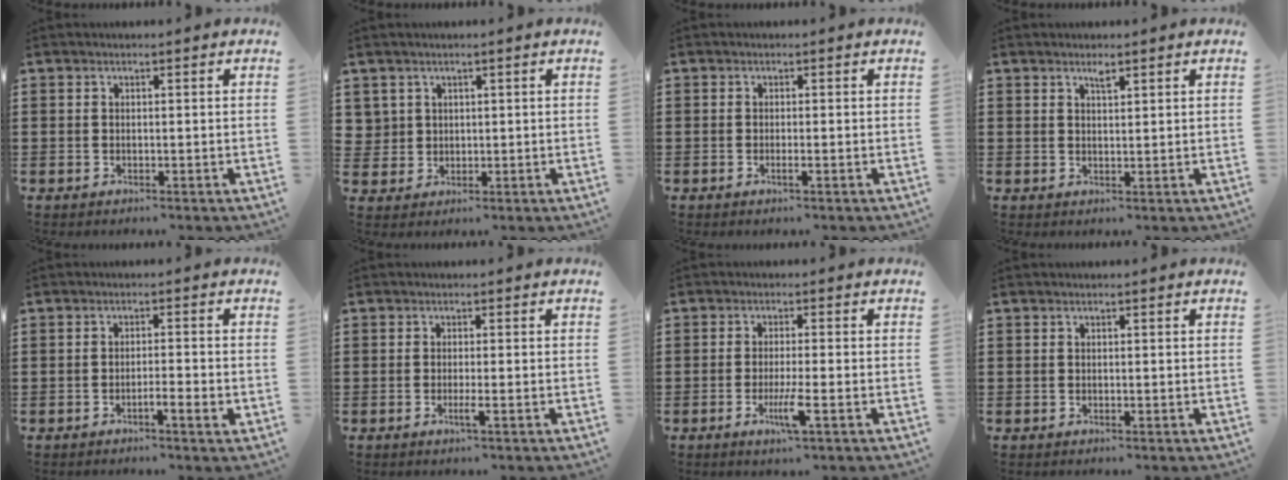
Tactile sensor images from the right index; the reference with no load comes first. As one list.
[{"total": 2.5, "force": [1.1, 2.2, 0.0], "torque": [-0.012, 0.010, 0.020]}, {"total": 0.9, "force": [-0.5, -0.1, 0.8], "torque": [-0.013, -0.005, -0.008]}, {"total": 1.4, "force": [1.0, 0.3, 0.9], "torque": [-0.020, 0.001, 0.018]}, {"total": 2.8, "force": [-1.4, 0.1, 2.4], "torque": [-0.041, -0.004, -0.024]}, {"total": 1.9, "force": [-0.9, 0.0, 1.7], "torque": [-0.035, -0.006, -0.018]}, {"total": 4.6, "force": [-1.9, 0.1, 4.2], "torque": [-0.082, -0.019, -0.034]}, {"total": 0.0}]